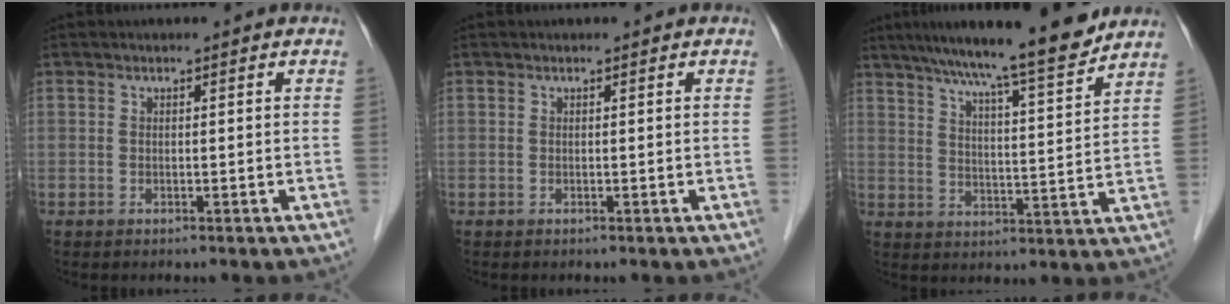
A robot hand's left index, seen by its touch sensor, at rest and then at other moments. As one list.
[{"total": 0.0}, {"total": 14.0, "force": [12.2, 0.0, 7.0], "torque": [-0.107, 0.000, 0.179]}]